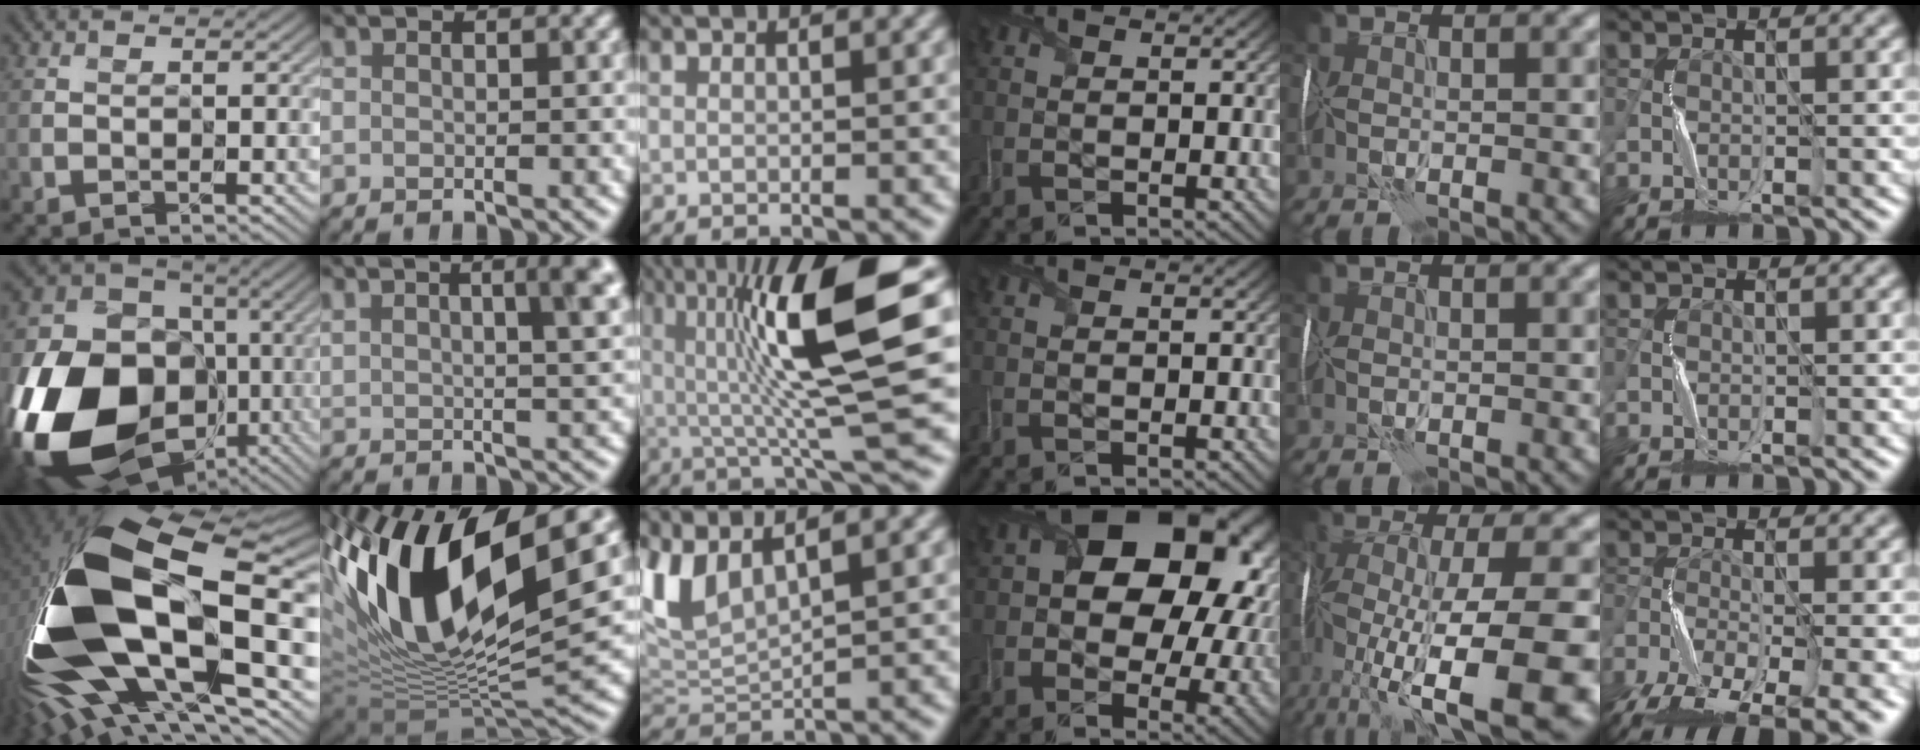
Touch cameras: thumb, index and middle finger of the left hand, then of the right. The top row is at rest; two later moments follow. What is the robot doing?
{"motion": "wrap", "object": "ribbon"}